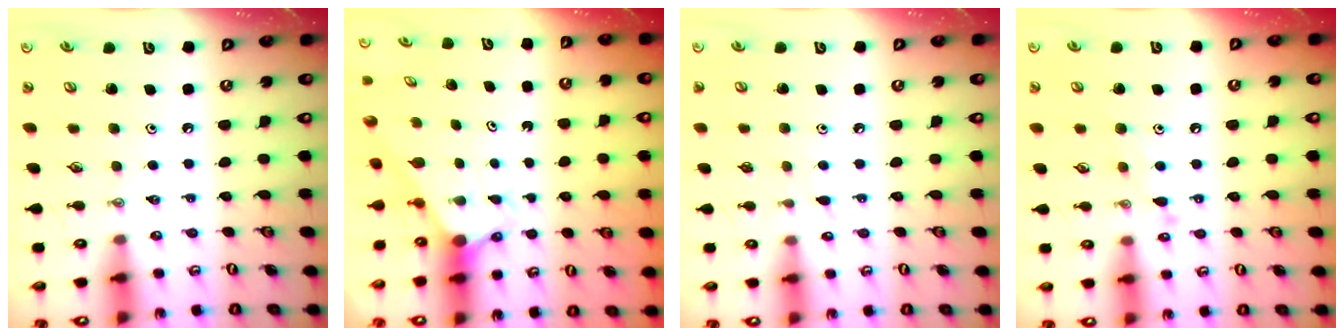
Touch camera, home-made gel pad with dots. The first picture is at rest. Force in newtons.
{"total": 2.9, "press": 2.9, "slide": 0.0}
{"total": 3.3, "press": 3.2, "slide": 0.5}
{"total": 8.2, "press": 8.1, "slide": 0.6}